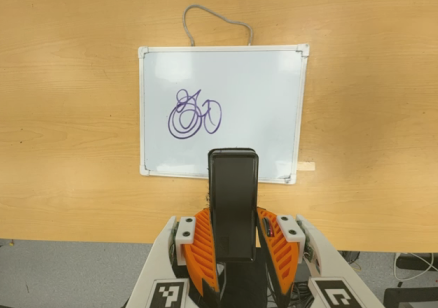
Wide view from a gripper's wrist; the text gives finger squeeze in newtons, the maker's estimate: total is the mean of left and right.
{"total": 4.0, "left": 2.7, "right": 5.3}